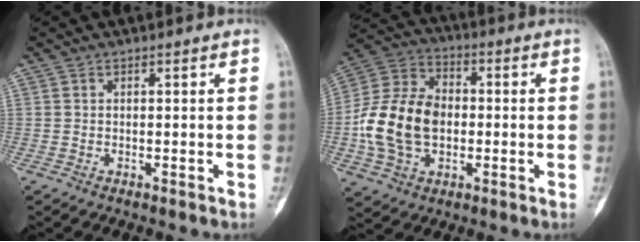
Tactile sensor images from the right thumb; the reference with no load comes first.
{"total": 17.0, "force": [-1.8, 12.0, 11.9], "torque": [-0.220, 0.027, -0.032]}